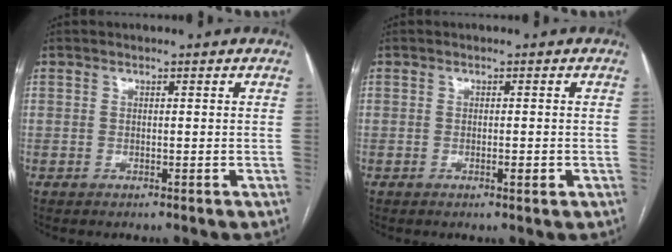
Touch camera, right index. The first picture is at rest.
{"total": 1.5, "force": [-0.6, 0.2, 1.4], "torque": [-0.026, -0.002, -0.007]}